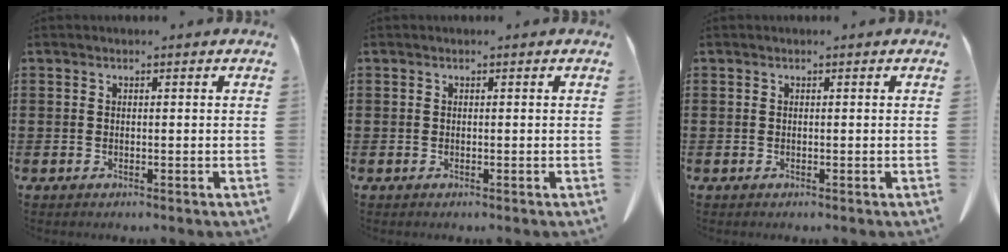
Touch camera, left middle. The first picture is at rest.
{"total": 0.0}
{"total": 0.0}